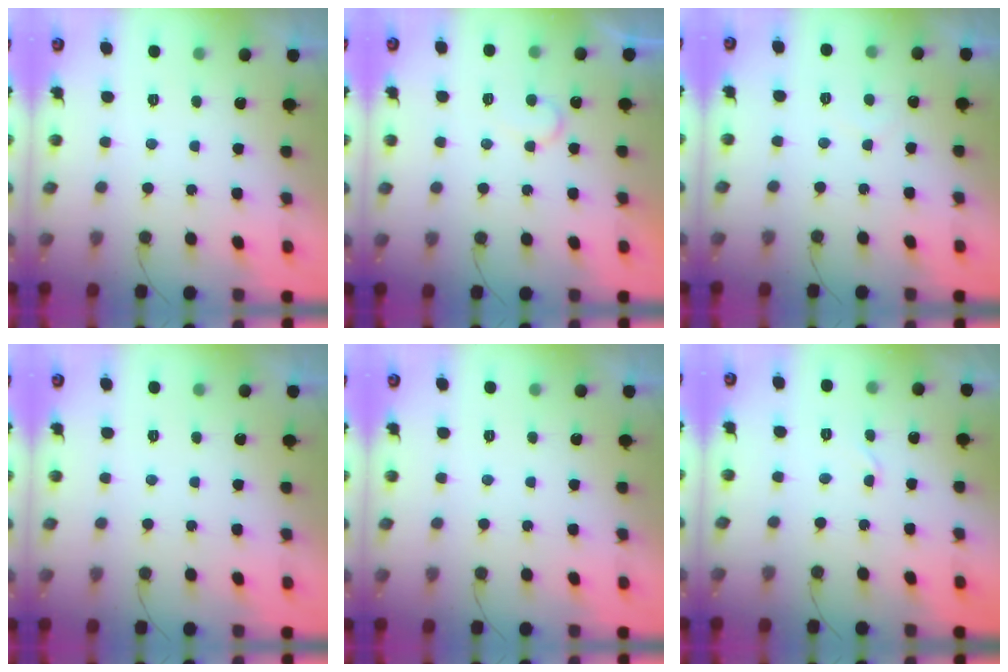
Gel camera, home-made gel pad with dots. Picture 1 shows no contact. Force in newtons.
{"total": 8.4, "press": 8.4, "slide": 0.7}
{"total": 3.3, "press": 3.3, "slide": 0.2}
{"total": 0.0}
{"total": 0.0}
{"total": 2.7, "press": 2.7, "slide": 0.3}